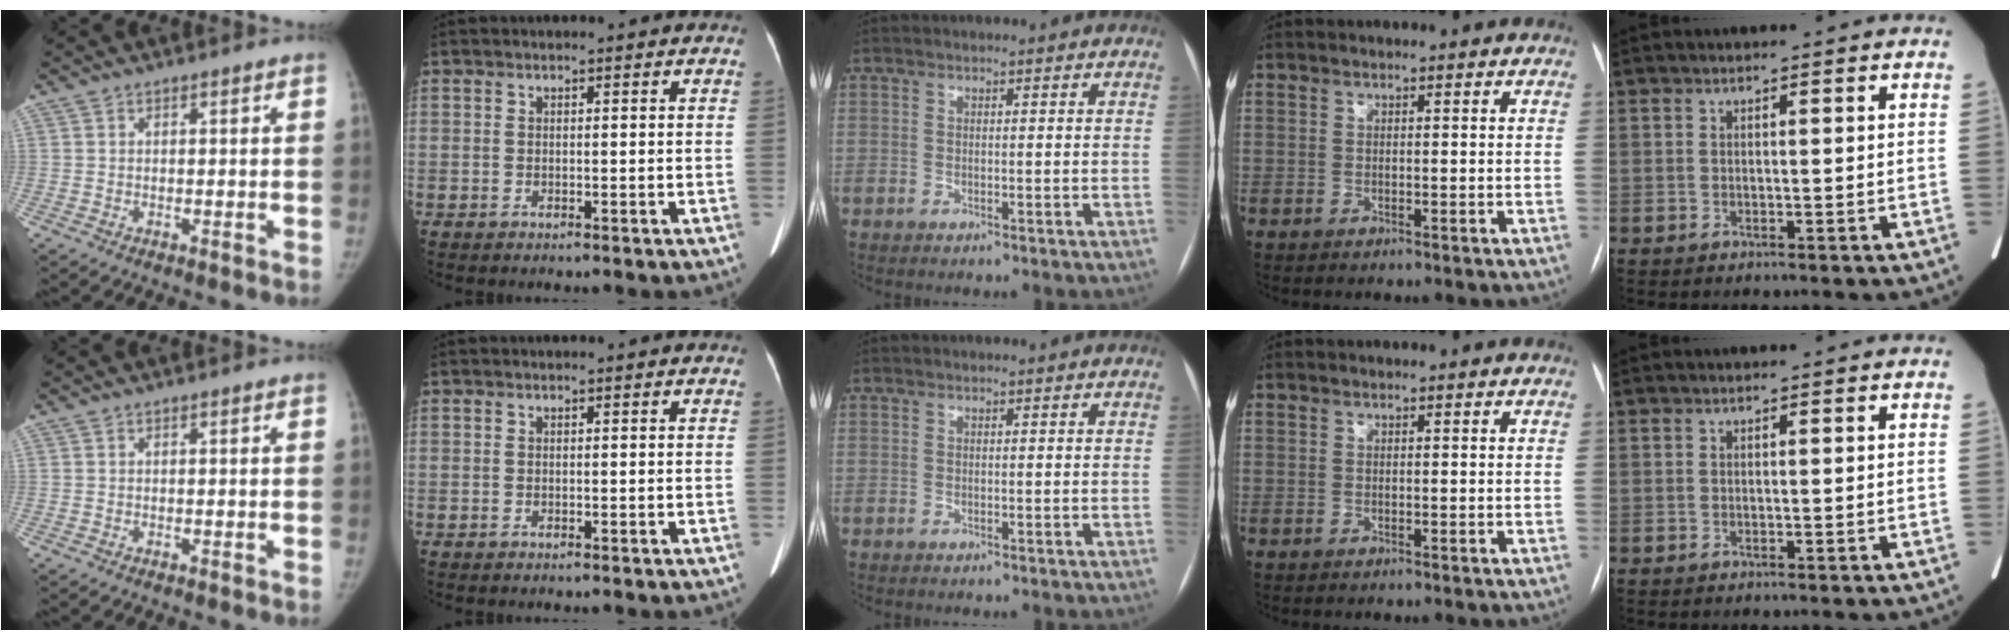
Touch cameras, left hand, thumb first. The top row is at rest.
{}